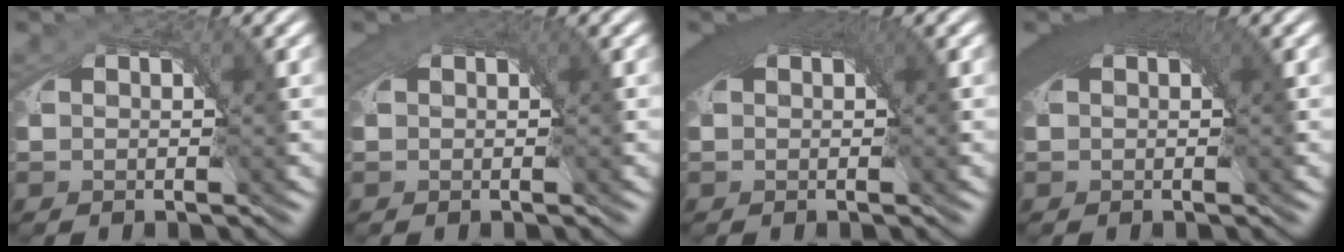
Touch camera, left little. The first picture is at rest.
{"total": 1.2, "force": [0.5, 0.1, 1.1], "torque": [-0.009, -0.001, 0.008]}
{"total": 4.2, "force": [1.5, 1.4, 3.7], "torque": [-0.042, 0.011, 0.018]}
{"total": 5.2, "force": [1.7, 1.8, 4.5], "torque": [-0.054, 0.014, 0.019]}